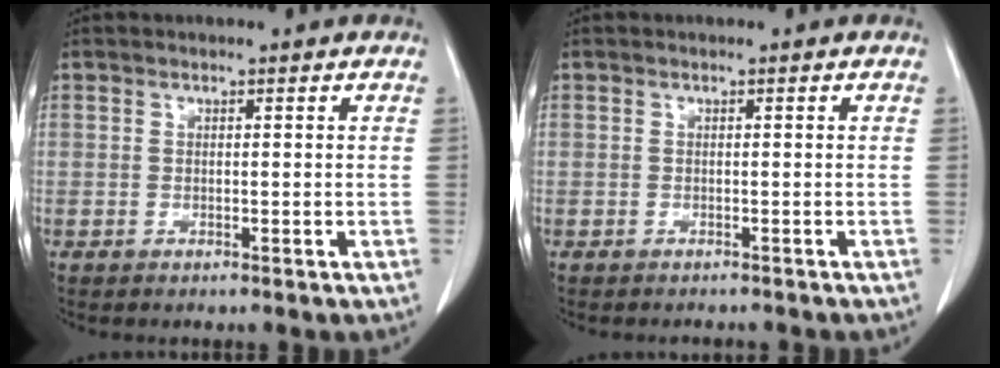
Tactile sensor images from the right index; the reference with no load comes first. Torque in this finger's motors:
{"motor_torque": [-0.18, -0.11, -0.19, -0.09]}